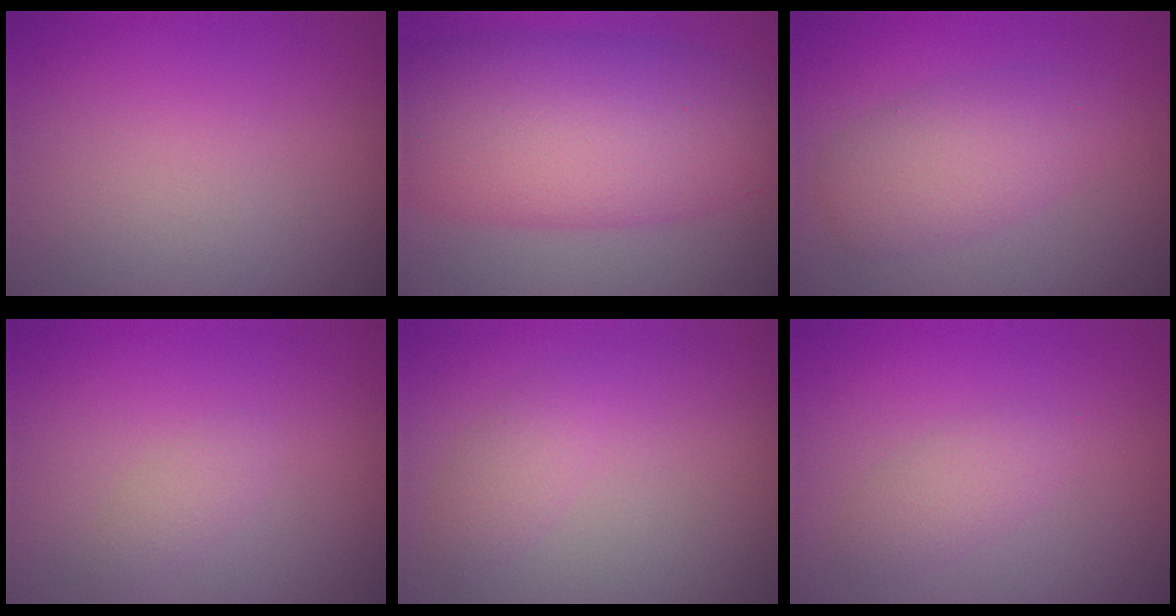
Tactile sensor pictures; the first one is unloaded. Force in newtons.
{"total": 10.4, "press": 10.4, "slide": 0.1}
{"total": 3.8, "press": 3.8, "slide": 0.2}
{"total": 1.0, "press": 1.0, "slide": 0.1}
{"total": 1.4, "press": 1.4, "slide": 0.1}
{"total": 1.7, "press": 1.6, "slide": 0.1}